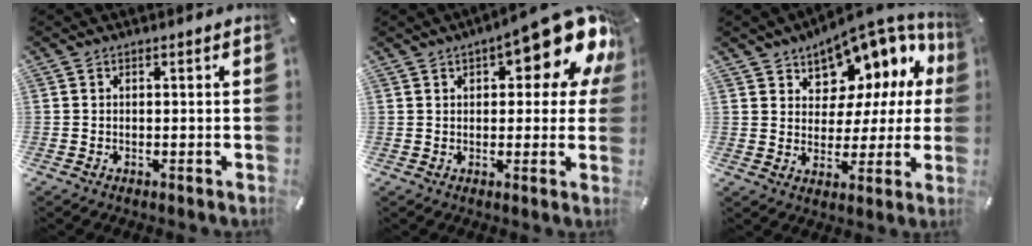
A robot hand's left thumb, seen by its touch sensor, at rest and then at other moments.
{"total": 17.0, "force": [8.9, 6.5, 12.9], "torque": [-0.160, -0.059, 0.142]}
{"total": 10.7, "force": [7.7, 6.8, 3.1], "torque": [-0.048, -0.079, 0.137]}